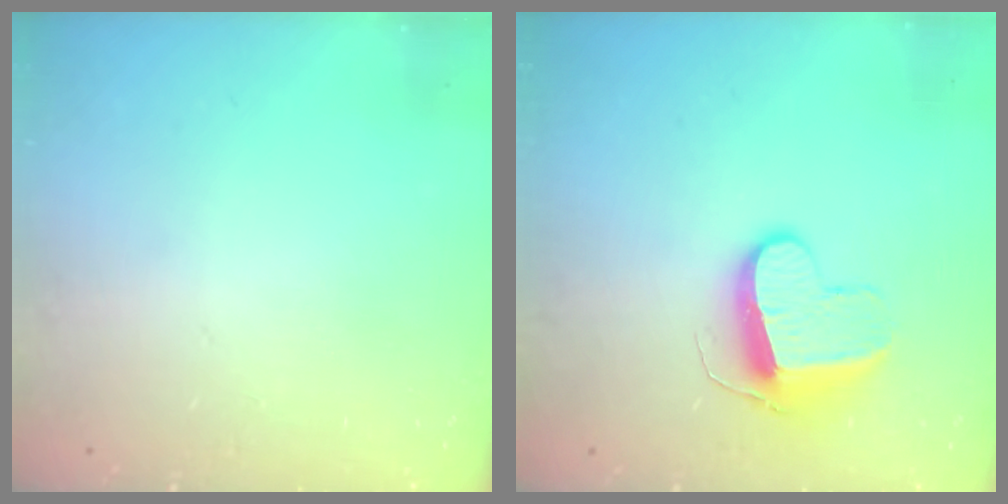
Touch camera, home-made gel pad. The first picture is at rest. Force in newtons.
{"total": 10.6, "press": 10.6, "slide": 0.9}